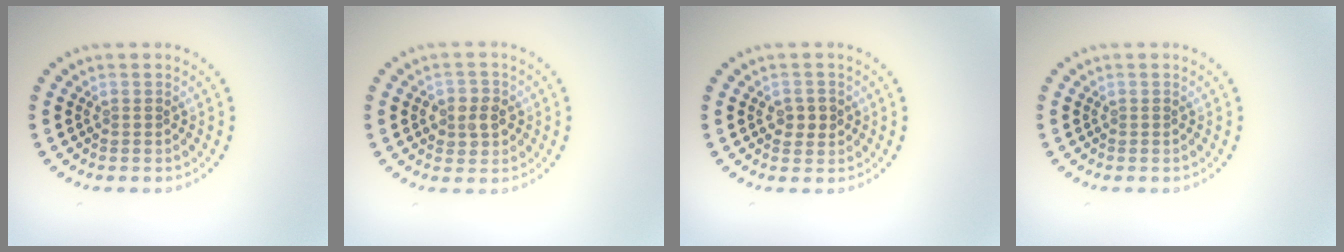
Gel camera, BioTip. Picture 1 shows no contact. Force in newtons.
{"total": 2.3, "press": 2.3, "slide": 0.2}
{"total": 1.9, "press": 1.9, "slide": 0.1}
{"total": 0.0}